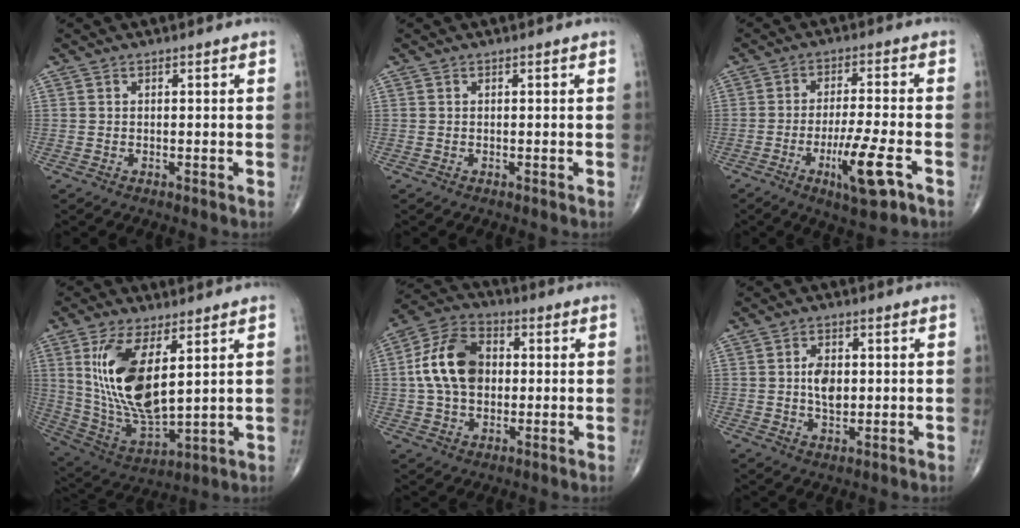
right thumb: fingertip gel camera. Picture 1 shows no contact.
{"total": 0.0}
{"total": 9.9, "force": [-4.4, 1.8, 8.7], "torque": [-0.160, 0.008, -0.070]}
{"total": 17.1, "force": [4.8, 7.2, 14.7], "torque": [-0.286, -0.027, 0.111]}
{"total": 13.4, "force": [1.0, 9.3, 9.6], "torque": [-0.162, 0.020, 0.009]}
{"total": 5.3, "force": [0.4, 3.2, 4.2], "torque": [-0.063, -0.005, 0.008]}